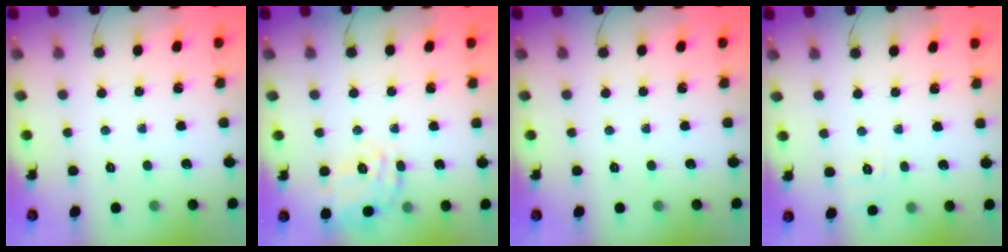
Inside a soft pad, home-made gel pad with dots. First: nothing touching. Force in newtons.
{"total": 17.1, "press": 17.1, "slide": 1.1}
{"total": 0.0}
{"total": 2.0, "press": 0.8, "slide": 1.8}